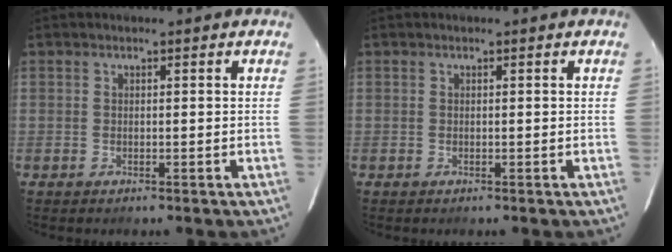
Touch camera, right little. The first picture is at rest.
{"total": 0.0}